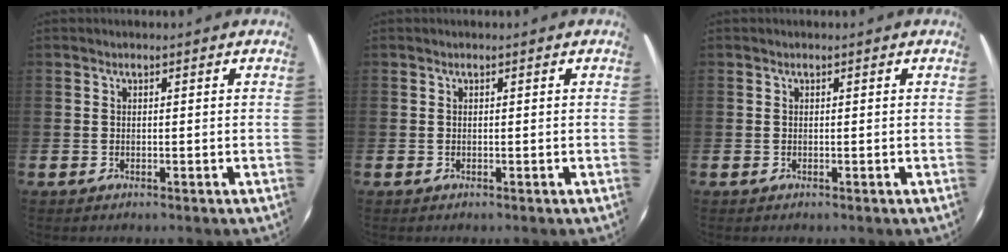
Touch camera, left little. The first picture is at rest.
{"total": 0.0}
{"total": 0.0}